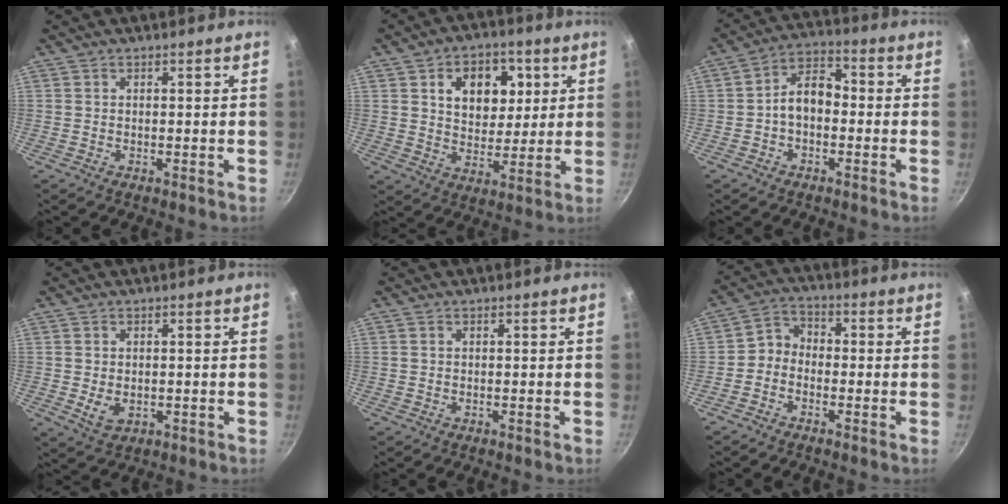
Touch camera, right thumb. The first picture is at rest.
{"total": 12.6, "force": [4.1, 9.1, 7.7], "torque": [-0.065, -0.014, 0.062]}
{"total": 7.4, "force": [-1.3, 4.9, 5.5], "torque": [-0.068, 0.034, -0.035]}
{"total": 3.4, "force": [-0.2, 2.4, 2.4], "torque": [-0.041, -0.009, 0.003]}
{"total": 0.0}
{"total": 4.1, "force": [-1.7, 3.2, 2.0], "torque": [-0.023, 0.032, -0.048]}